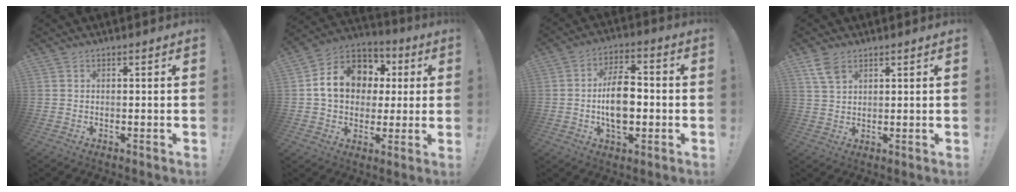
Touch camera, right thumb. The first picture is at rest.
{"total": 16.3, "force": [3.6, 13.0, 9.1], "torque": [-0.126, -0.004, 0.076]}
{"total": 15.7, "force": [-2.2, 9.3, 12.5], "torque": [-0.234, 0.011, -0.043]}
{"total": 5.6, "force": [3.4, 3.0, 3.2], "torque": [-0.053, -0.013, 0.066]}